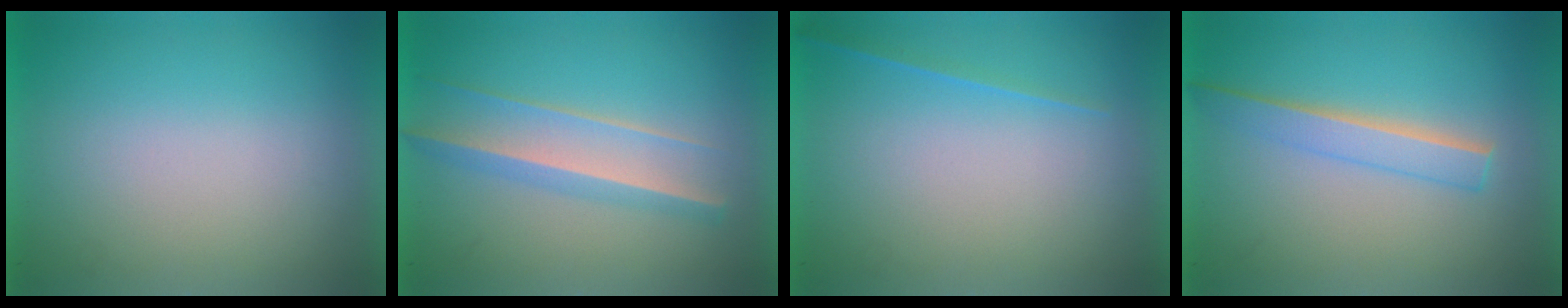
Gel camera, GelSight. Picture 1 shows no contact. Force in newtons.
{"total": 9.1}
{"total": 1.1}
{"total": 2.1}